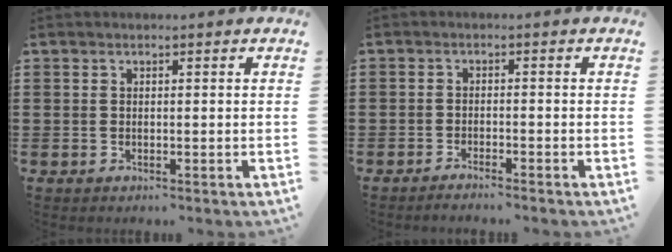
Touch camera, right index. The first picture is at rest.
{"total": 1.7, "force": [-1.7, -0.3, 0.0], "torque": [-0.001, 0.004, -0.034]}